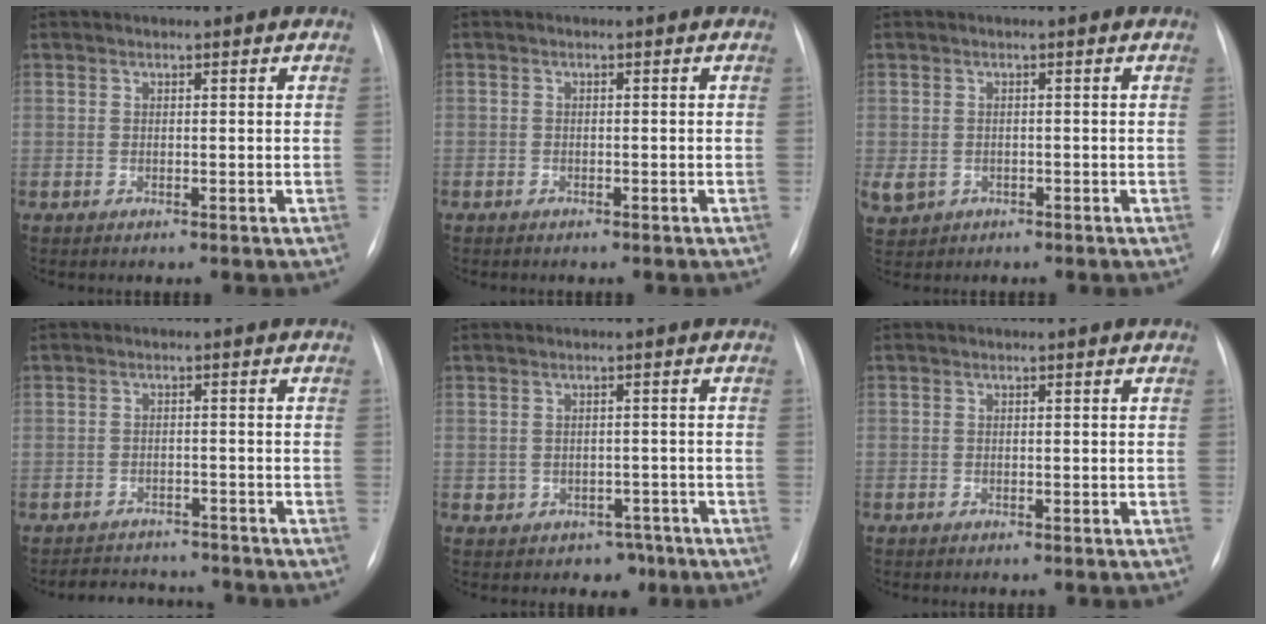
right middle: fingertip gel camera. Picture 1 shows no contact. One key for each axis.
{"total": 1.2, "fx": -1.0, "fy": 0.7, "fz": 0.3, "tx": -0.008, "ty": 0.002, "tz": -0.014}
{"total": 4.2, "fx": -1.9, "fy": 3.6, "fz": 1.4, "tx": -0.035, "ty": 0.000, "tz": -0.021}
{"total": 7.0, "fx": -6.6, "fy": 2.1, "fz": 1.0, "tx": -0.014, "ty": 0.006, "tz": -0.089}
{"total": 3.6, "fx": -1.8, "fy": 3.1, "fz": 0.4, "tx": 0.001, "ty": 0.021, "tz": -0.014}
{"total": 0.6, "fx": -0.5, "fy": 0.3, "fz": 0.1, "tx": -0.008, "ty": 0.002, "tz": -0.011}